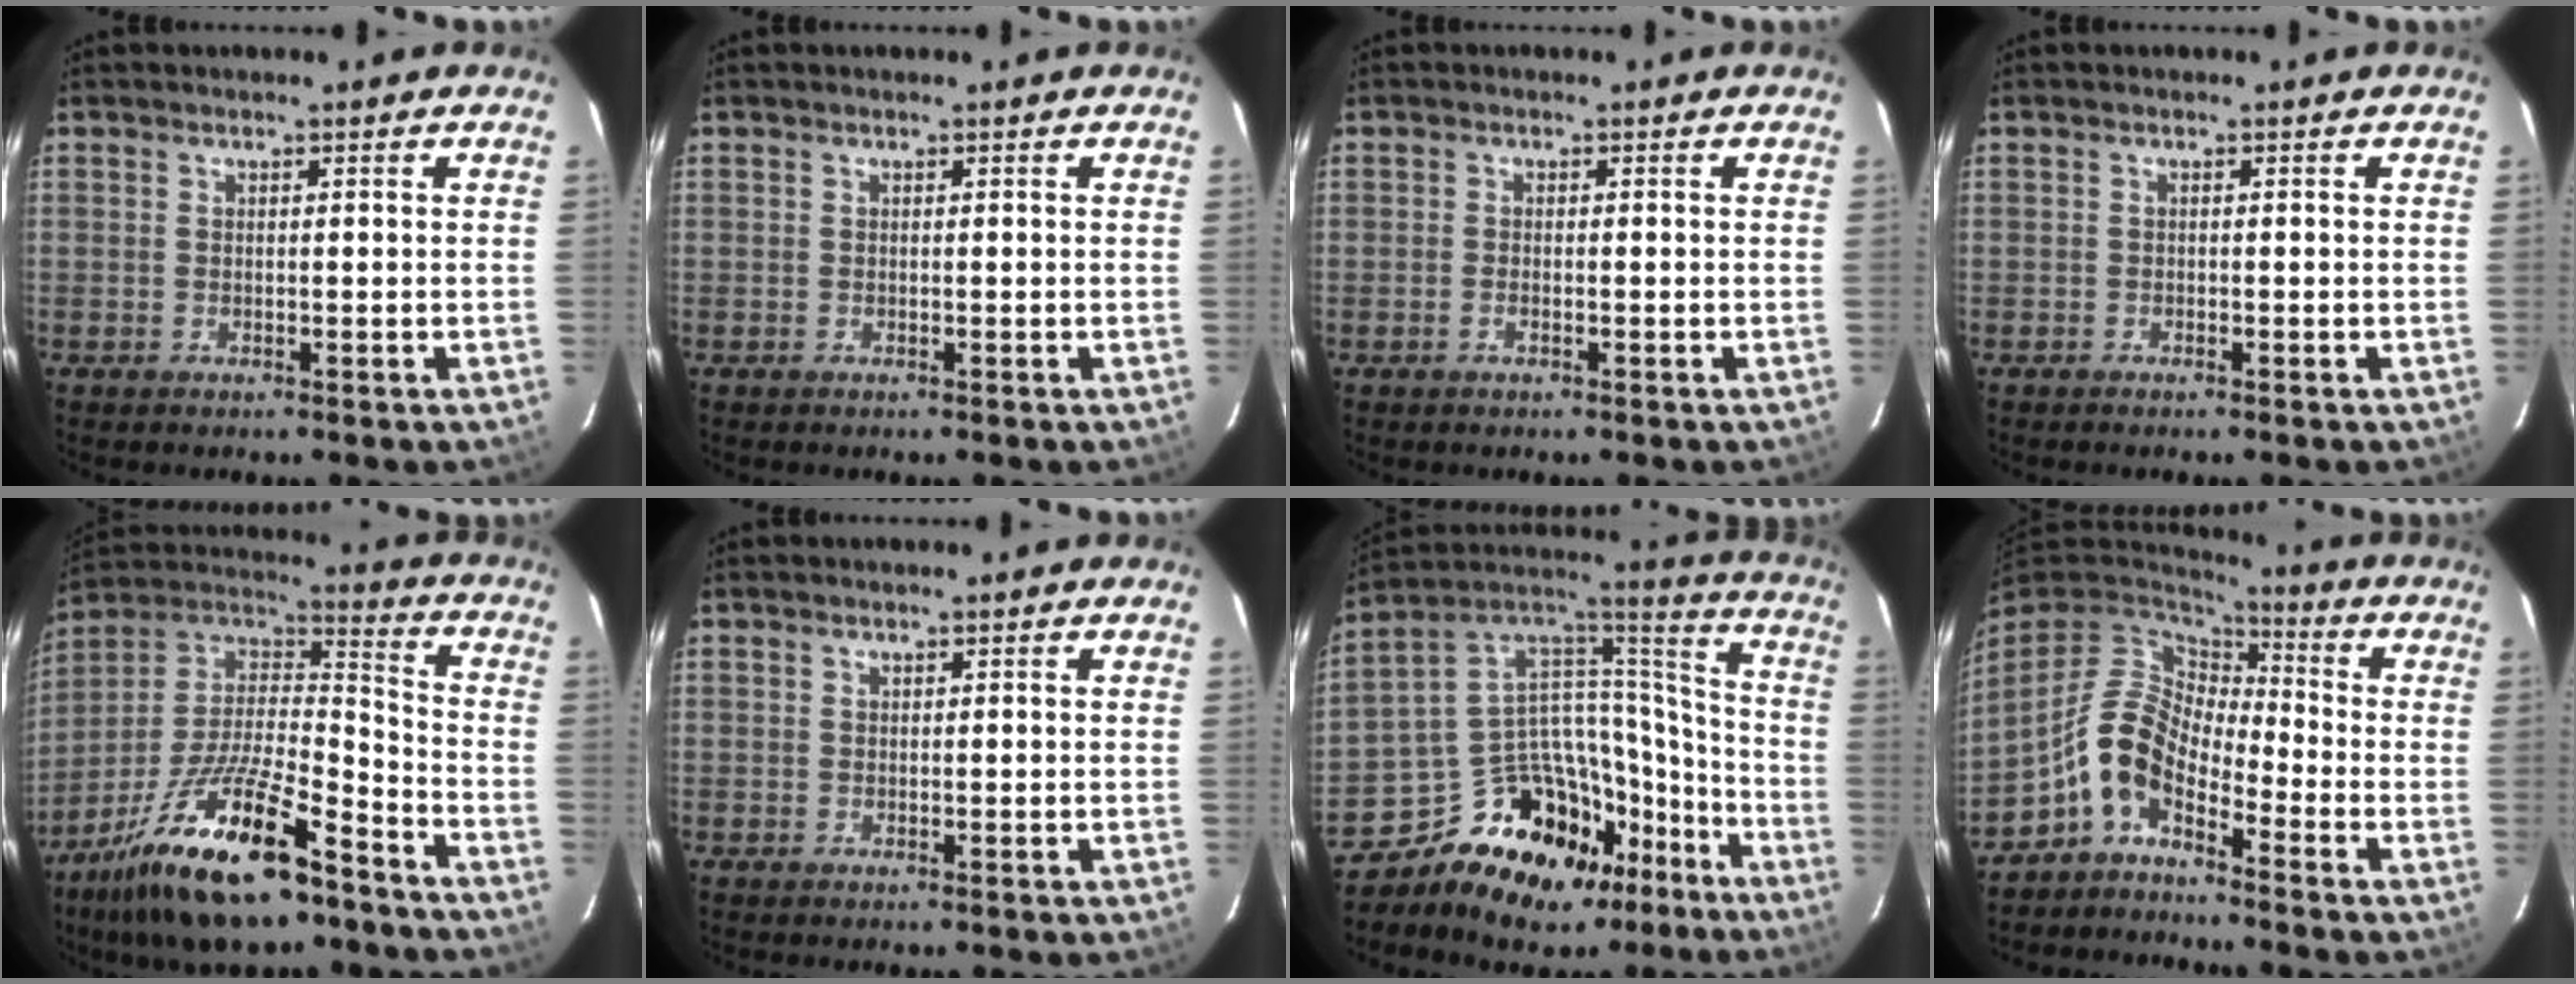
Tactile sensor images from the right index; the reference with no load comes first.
{"total": 0.0}
{"total": 0.9, "force": [-0.5, 0.3, 0.7], "torque": [-0.015, -0.001, -0.009]}
{"total": 0.0}
{"total": 22.8, "force": [-14.3, 7.3, 16.2], "torque": [-0.313, -0.010, -0.250]}
{"total": 0.0}
{"total": 21.9, "force": [-15.1, 12.9, 9.3], "torque": [-0.165, 0.067, -0.221]}
{"total": 9.9, "force": [-5.3, 5.4, 6.5], "torque": [-0.133, 0.017, -0.117]}